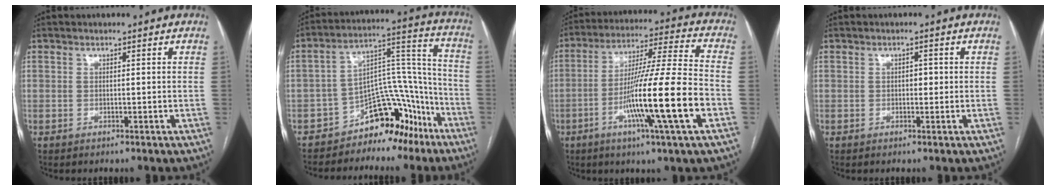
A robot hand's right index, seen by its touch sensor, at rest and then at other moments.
{"total": 12.1, "force": [-8.7, 6.3, 5.6], "torque": [-0.072, 0.077, -0.133]}
{"total": 17.7, "force": [-5.7, -0.8, 16.7], "torque": [-0.294, -0.011, -0.103]}
{"total": 1.3, "force": [0.0, 0.8, 1.0], "torque": [-0.012, 0.004, -0.002]}